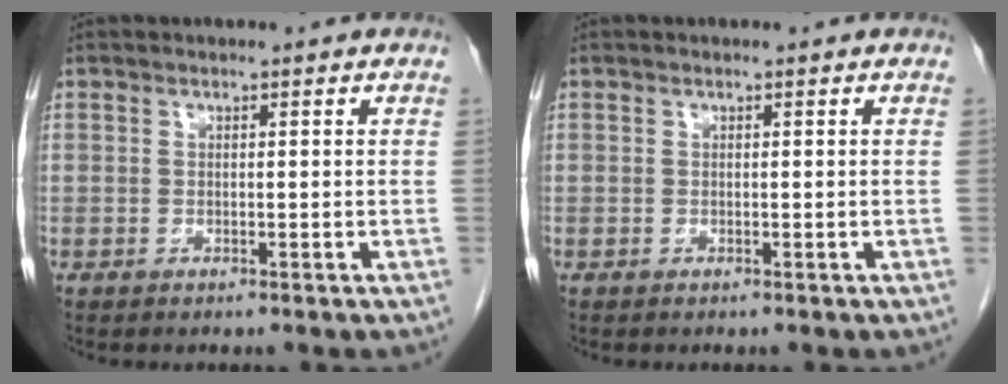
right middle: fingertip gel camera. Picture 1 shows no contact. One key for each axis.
{"total": 0.0}